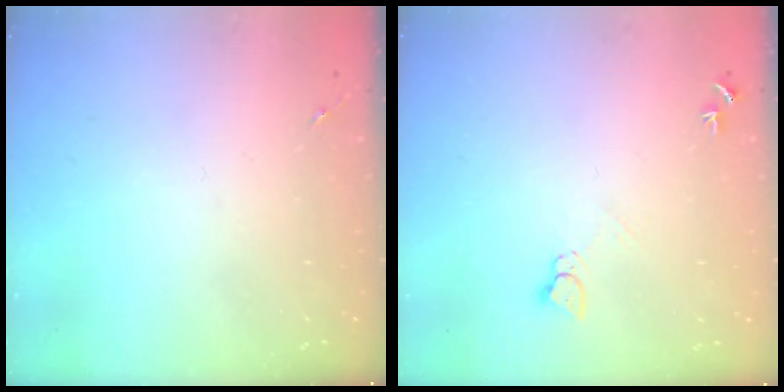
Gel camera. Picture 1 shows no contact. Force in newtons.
{"total": 4.4, "press": 4.4, "slide": 0.4}